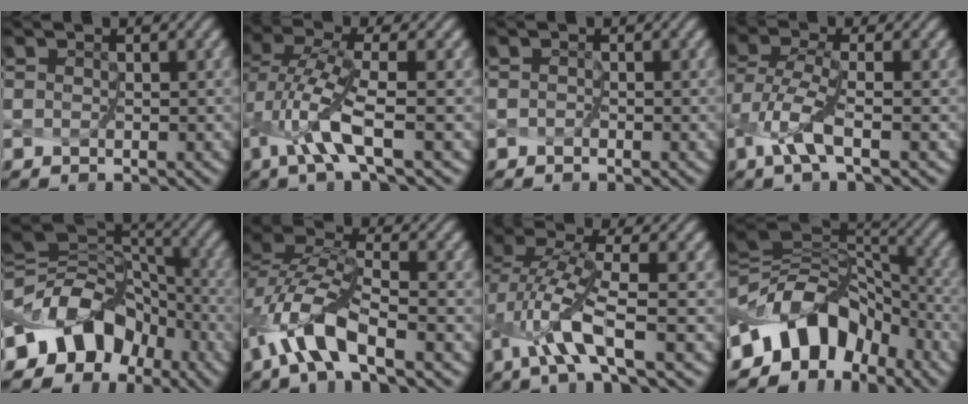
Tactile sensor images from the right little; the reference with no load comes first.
{"total": 4.8, "force": [-1.4, 0.7, 4.6], "torque": [-0.110, 0.000, -0.021]}
{"total": 0.6, "force": [-0.5, -0.1, -0.2], "torque": [0.003, -0.003, -0.005]}
{"total": 3.6, "force": [-1.4, 0.7, 3.2], "torque": [-0.082, 0.000, -0.025]}
{"total": 8.8, "force": [-4.6, 6.6, 3.6], "torque": [-0.059, 0.008, -0.092]}
{"total": 6.6, "force": [-3.8, 1.8, 5.2], "torque": [-0.115, 0.006, -0.074]}
{"total": 5.2, "force": [-2.0, 0.7, 4.7], "torque": [-0.110, 0.001, -0.035]}
{"total": 8.9, "force": [-4.7, 6.0, 4.5], "torque": [-0.066, 0.020, -0.092]}